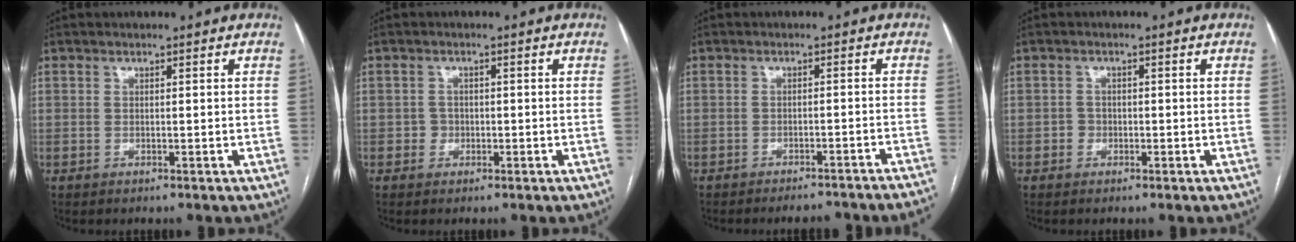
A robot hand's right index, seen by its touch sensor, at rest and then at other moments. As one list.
[{"total": 1.5, "force": [-0.4, 1.4, 0.2], "torque": [0.007, 0.008, -0.008]}, {"total": 12.2, "force": [-11.6, -0.3, 3.7], "torque": [-0.027, -0.005, -0.132]}, {"total": 1.2, "force": [-0.5, 1.1, 0.2], "torque": [0.006, 0.007, -0.010]}]